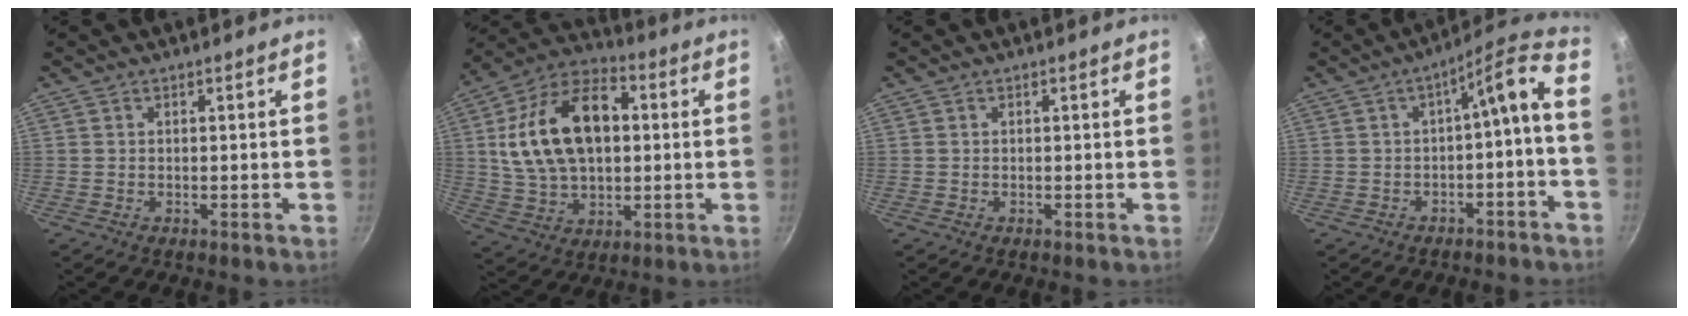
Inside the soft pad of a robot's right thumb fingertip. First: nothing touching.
{"total": 21.0, "force": [2.9, 13.3, 16.0], "torque": [-0.267, 0.020, 0.045]}
{"total": 0.0}
{"total": 9.6, "force": [-2.6, 2.9, 8.8], "torque": [-0.132, 0.062, -0.030]}